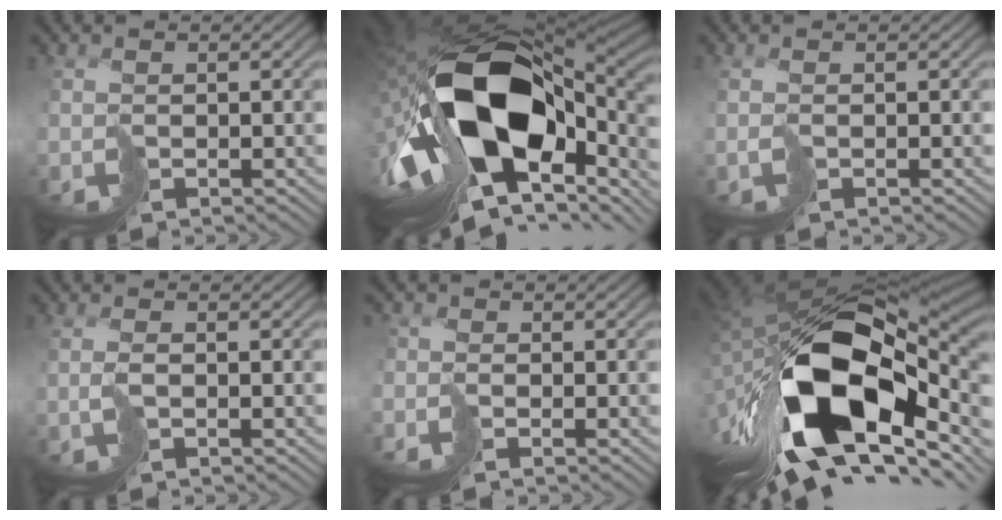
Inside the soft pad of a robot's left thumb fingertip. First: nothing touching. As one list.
[{"total": 21.8, "force": [-2.8, 12.4, 17.7], "torque": [-0.356, -0.045, -0.036]}, {"total": 0.8, "force": [-0.4, -0.1, 0.7], "torque": [-0.012, 0.005, -0.005]}, {"total": 1.5, "force": [-0.4, -0.1, 1.4], "torque": [-0.029, 0.010, -0.001]}, {"total": 1.5, "force": [-1.5, 0.4, 0.0], "torque": [0.019, 0.010, -0.032]}, {"total": 20.2, "force": [-4.3, 10.5, 16.8], "torque": [-0.333, -0.026, -0.051]}]